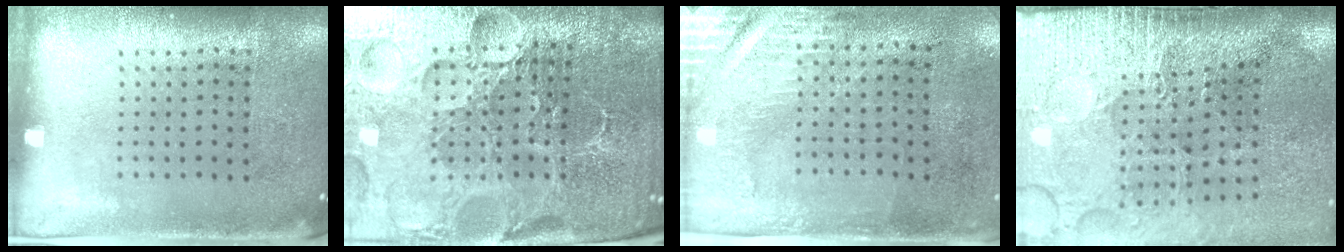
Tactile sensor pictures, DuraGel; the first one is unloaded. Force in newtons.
{"total": 6.4, "press": 5.8, "slide": 2.8}
{"total": 3.0, "press": 2.5, "slide": 1.6}
{"total": 4.0, "press": 3.6, "slide": 1.9}